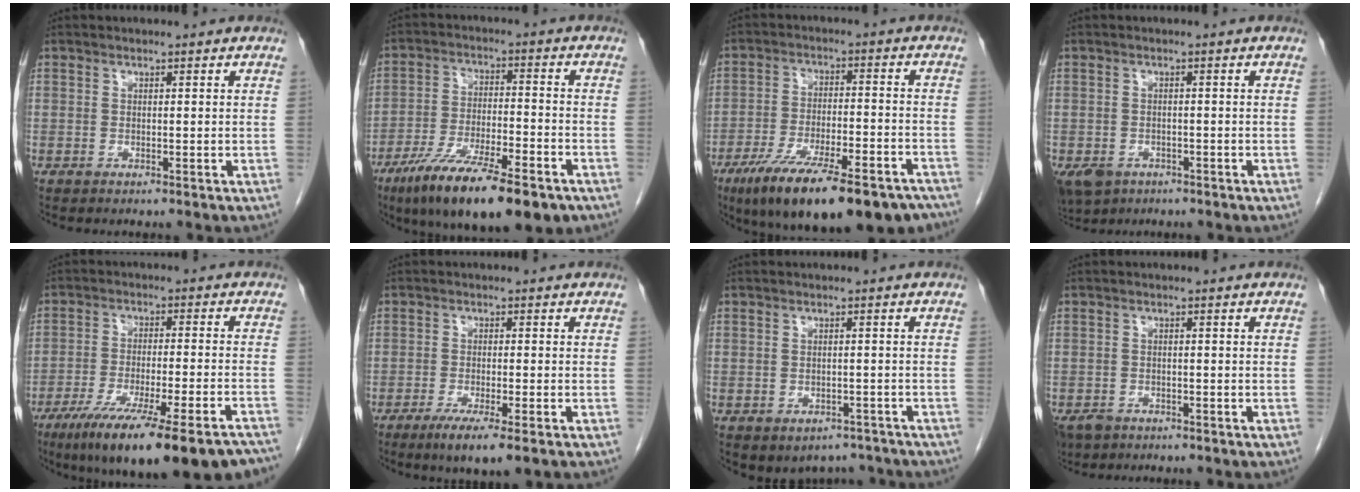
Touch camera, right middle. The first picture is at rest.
{"total": 17.2, "force": [-11.4, 3.3, 12.4], "torque": [-0.190, -0.030, -0.191]}
{"total": 21.6, "force": [-16.2, 4.6, 13.5], "torque": [-0.174, -0.011, -0.244]}
{"total": 6.1, "force": [-3.8, 4.2, 2.2], "torque": [-0.042, -0.003, -0.057]}
{"total": 22.8, "force": [-17.7, 1.8, 14.3], "torque": [-0.170, -0.036, -0.258]}
{"total": 5.9, "force": [-3.6, -0.2, 4.7], "torque": [-0.079, -0.018, -0.060]}
{"total": 4.8, "force": [-3.9, 2.8, 0.6], "torque": [0.007, 0.014, -0.046]}
{"total": 4.0, "force": [-2.8, 2.5, 1.4], "torque": [-0.028, -0.002, -0.044]}